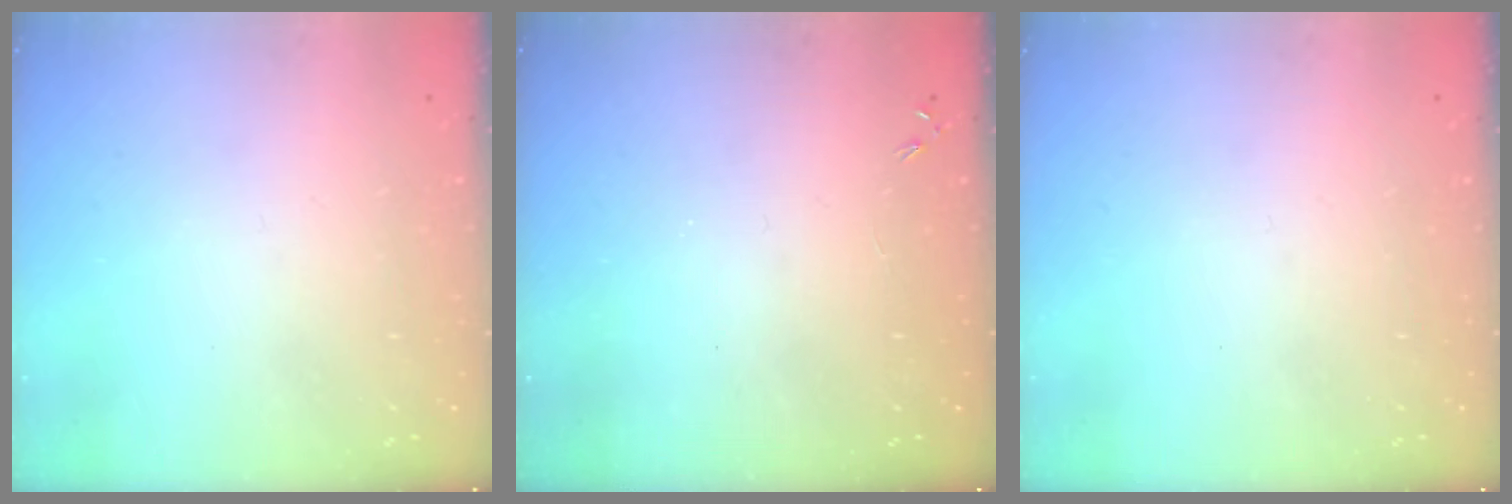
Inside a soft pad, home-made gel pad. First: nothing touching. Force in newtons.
{"total": 0.0}
{"total": 0.0}